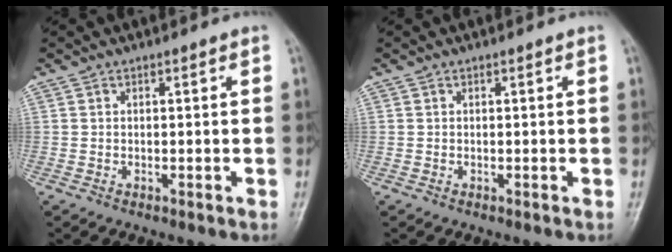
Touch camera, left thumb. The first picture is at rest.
{"total": 0.0}